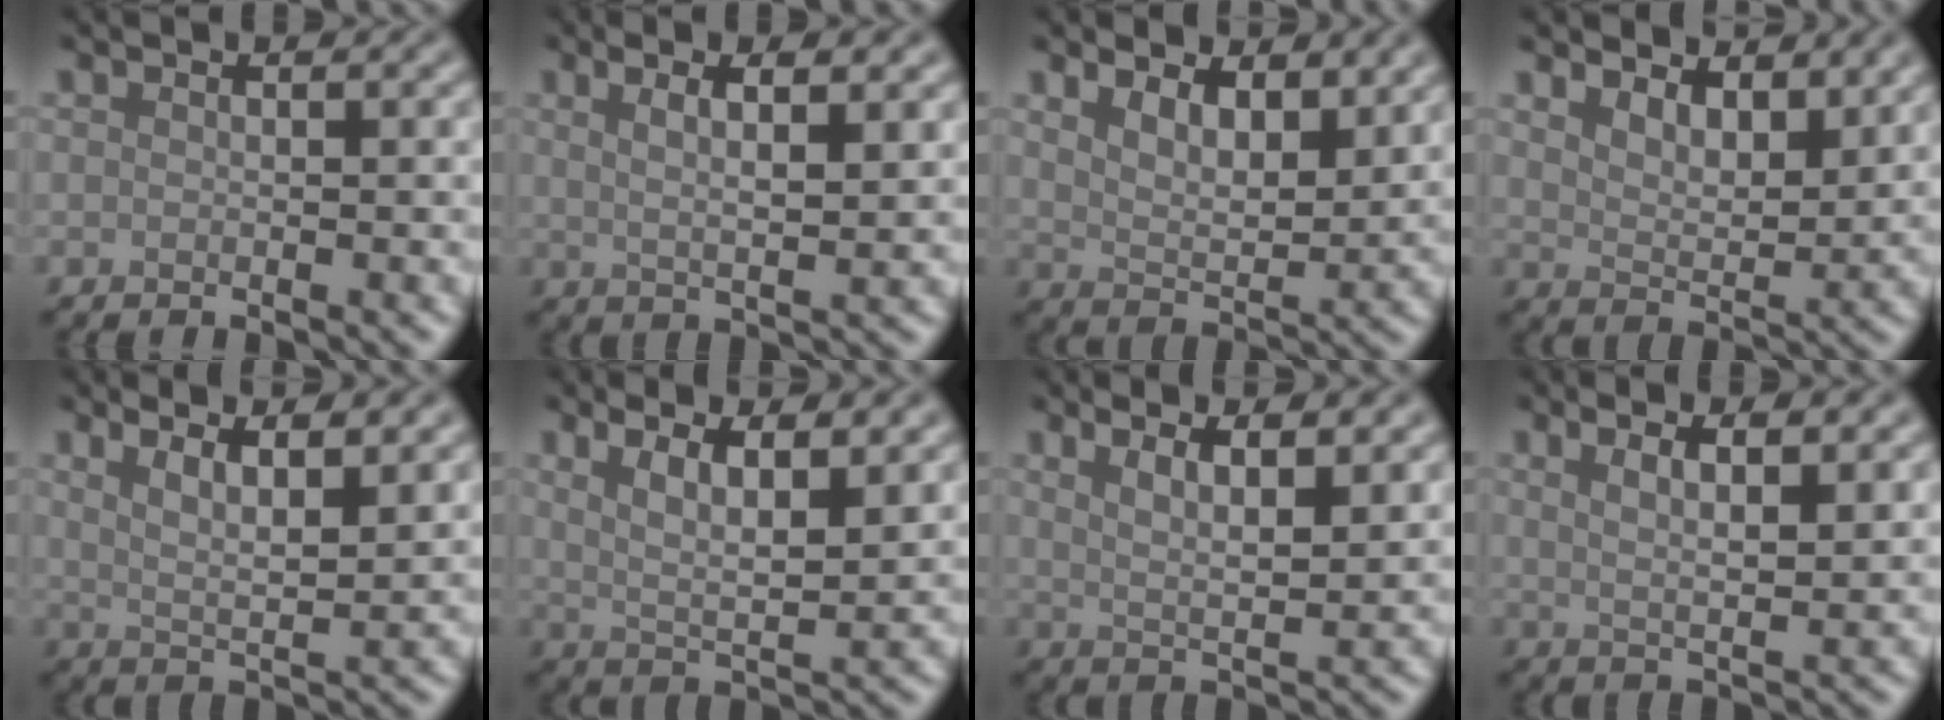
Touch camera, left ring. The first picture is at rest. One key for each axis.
{"total": 4.5, "fx": 2.3, "fy": 1.4, "fz": 3.7, "tx": -0.045, "ty": 0.001, "tz": 0.021}
{"total": 4.9, "fx": 3.1, "fy": 2.1, "fz": 3.0, "tx": -0.060, "ty": -0.006, "tz": 0.050}
{"total": 4.7, "fx": 3.7, "fy": 1.8, "fz": 2.3, "tx": -0.045, "ty": -0.003, "tz": 0.054}
{"total": 5.2, "fx": 3.4, "fy": 1.5, "fz": 3.7, "tx": -0.051, "ty": 0.009, "tz": 0.044}
{"total": 5.3, "fx": 2.8, "fy": 1.6, "fz": 4.2, "tx": -0.075, "ty": -0.002, "tz": 0.047}
{"total": 5.3, "fx": 3.4, "fy": 1.6, "fz": 3.7, "tx": -0.047, "ty": 0.009, "tz": 0.042}
{"total": 4.9, "fx": 2.8, "fy": 1.6, "fz": 3.7, "tx": -0.041, "ty": 0.007, "tz": 0.027}